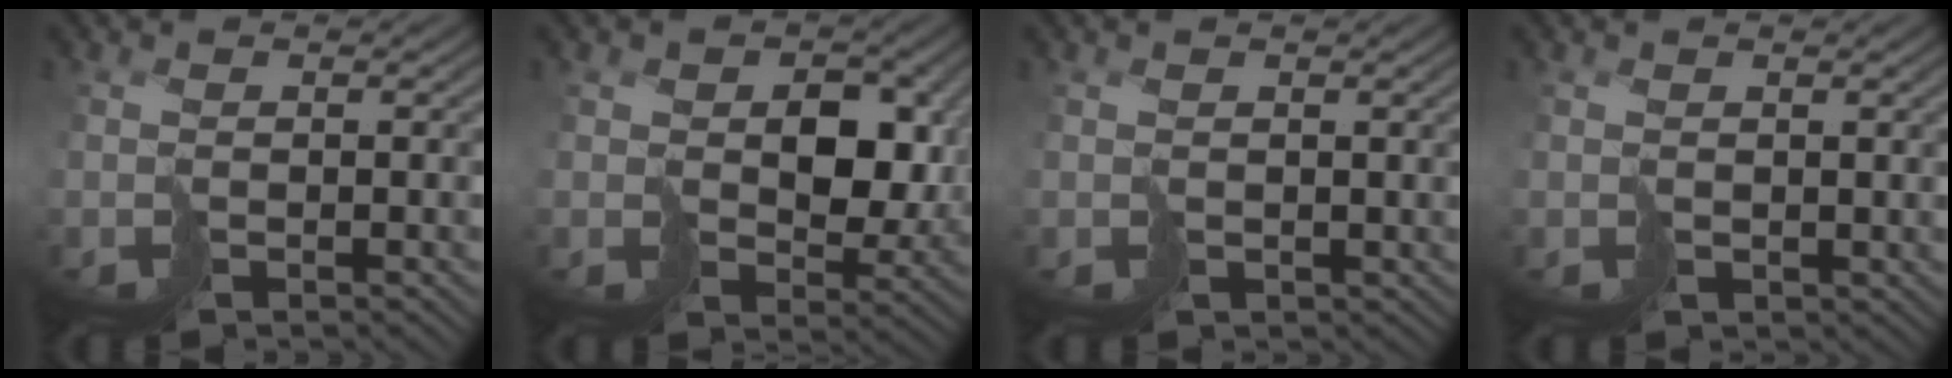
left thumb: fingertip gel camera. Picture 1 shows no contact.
{"total": 8.1, "force": [1.6, 5.9, 5.3], "torque": [-0.089, -0.010, 0.037]}
{"total": 1.0, "force": [0.7, 0.6, 0.1], "torque": [-0.005, -0.001, 0.016]}
{"total": 1.0, "force": [0.9, 0.5, 0.0], "torque": [-0.005, 0.000, 0.019]}